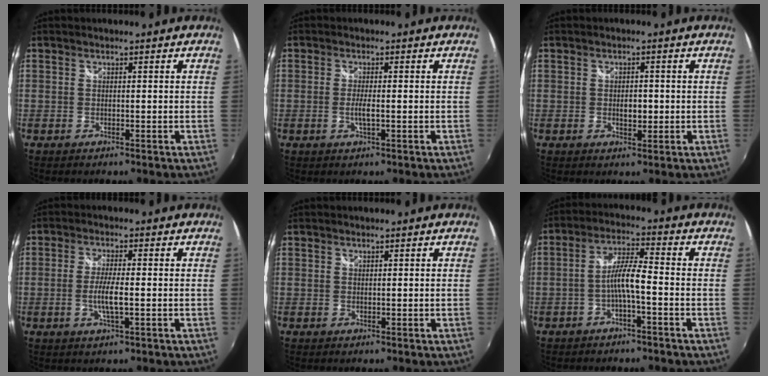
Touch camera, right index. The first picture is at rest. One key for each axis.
{"total": 2.5, "fx": -0.5, "fy": 0.2, "fz": 2.4, "tx": -0.047, "ty": -0.005, "tz": -0.009}
{"total": 2.6, "fx": -0.2, "fy": 1.6, "fz": 2.1, "tx": -0.033, "ty": -0.001, "tz": -0.003}
{"total": 4.7, "fx": -0.9, "fy": 0.5, "fz": 4.6, "tx": -0.086, "ty": -0.007, "tz": -0.017}
{"total": 0.0}
{"total": 5.5, "fx": -2.2, "fy": 0.4, "fz": 5.0, "tx": -0.104, "ty": 0.010, "tz": -0.038}